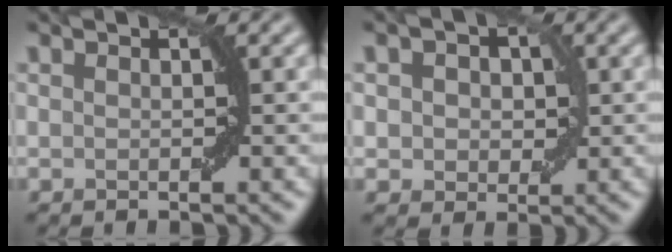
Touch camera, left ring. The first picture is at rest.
{"total": 3.8, "force": [0.9, 2.9, 2.2], "torque": [-0.025, 0.014, -0.007]}